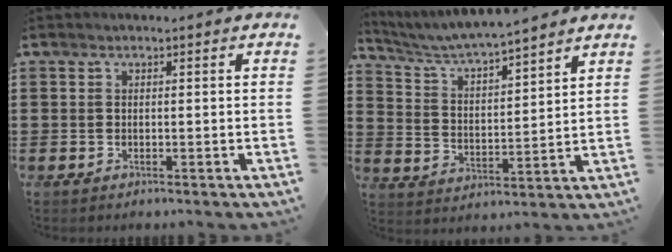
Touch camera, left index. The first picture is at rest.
{"total": 4.8, "force": [4.5, -0.1, 1.6], "torque": [-0.053, -0.033, 0.073]}